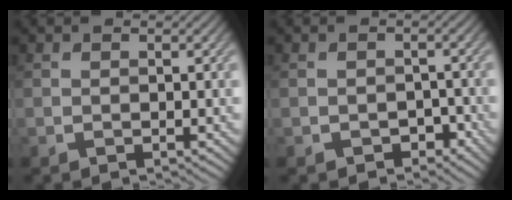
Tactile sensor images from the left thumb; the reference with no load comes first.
{"total": 1.7, "force": [-1.0, 1.1, 0.6], "torque": [-0.009, 0.001, -0.017]}